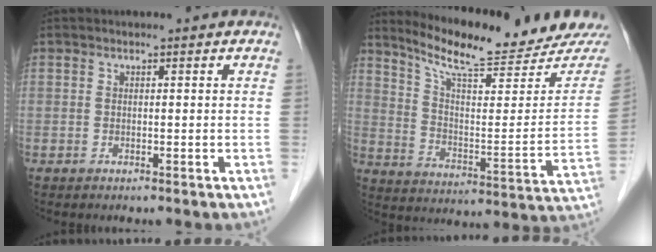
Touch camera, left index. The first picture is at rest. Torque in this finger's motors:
{"motor_torque": [-0.09, -0.09, 0.09, 0.07]}